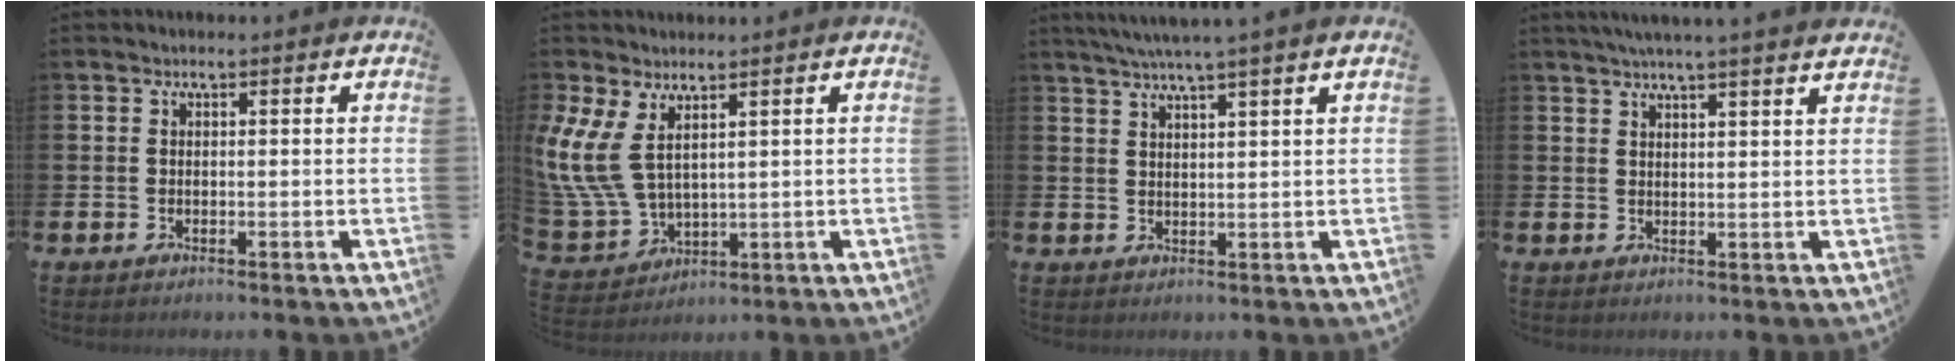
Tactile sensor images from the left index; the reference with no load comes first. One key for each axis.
{"total": 7.7, "fx": 3.7, "fy": 4.3, "fz": 5.3, "tx": -0.139, "ty": -0.013, "tz": 0.069}
{"total": 3.9, "fx": 3.4, "fy": -1.1, "fz": 1.4, "tx": -0.040, "ty": -0.009, "tz": 0.062}
{"total": 3.5, "fx": 3.3, "fy": -1.0, "fz": 0.7, "tx": -0.017, "ty": -0.016, "tz": 0.060}